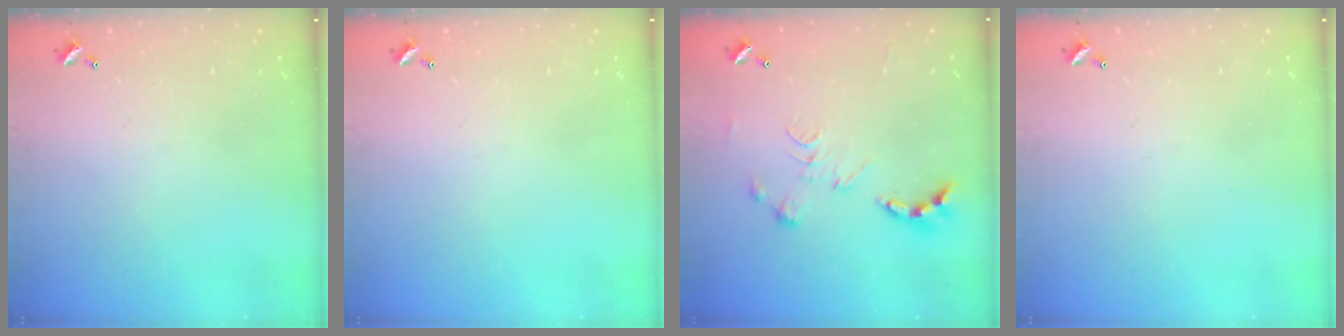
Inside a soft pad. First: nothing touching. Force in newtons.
{"total": 0.0}
{"total": 0.0}
{"total": 0.0}